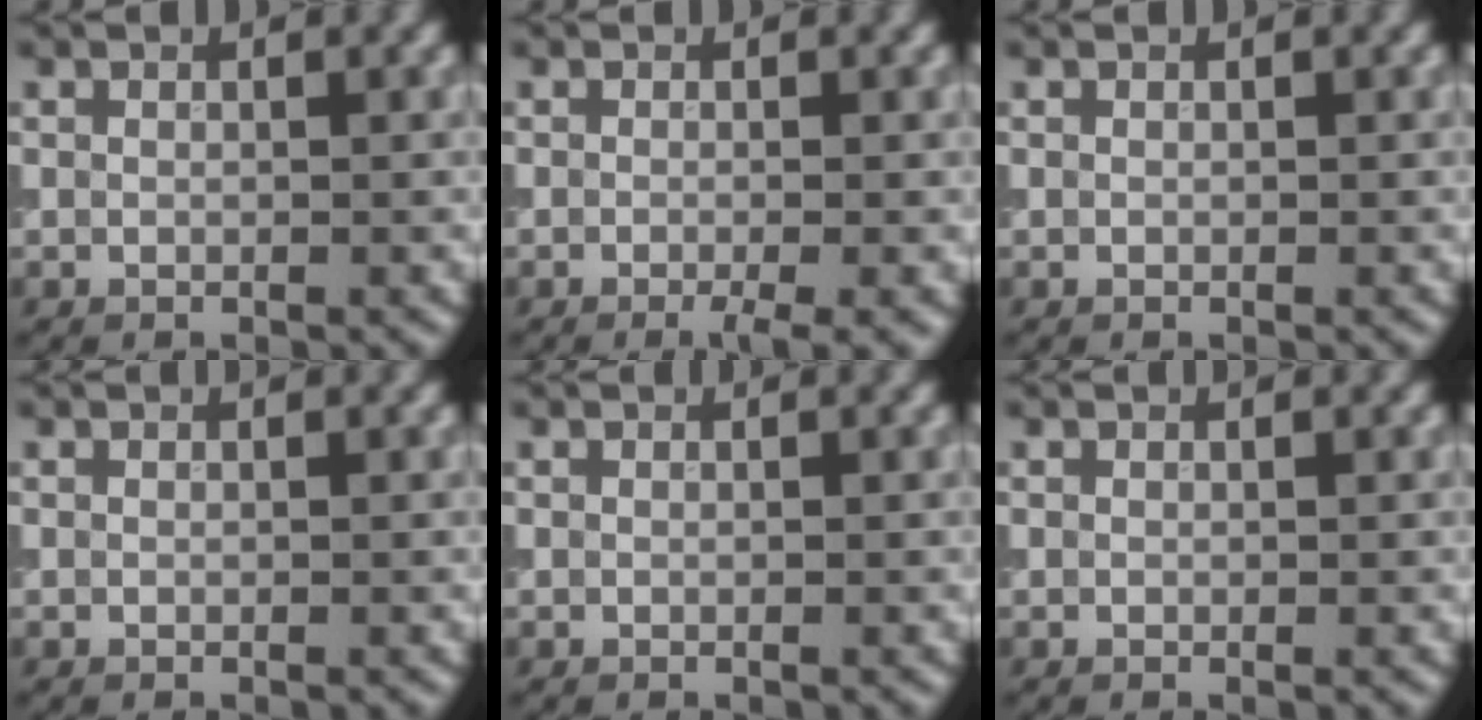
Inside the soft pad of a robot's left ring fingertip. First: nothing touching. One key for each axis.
{"total": 1.7, "fx": -0.8, "fy": 0.2, "fz": 1.4, "tx": -0.022, "ty": -0.006, "tz": -0.012}
{"total": 0.0}
{"total": 1.0, "fx": -0.4, "fy": 0.6, "fz": 0.7, "tx": -0.020, "ty": -0.003, "tz": -0.008}
{"total": 0.0}
{"total": 0.0}